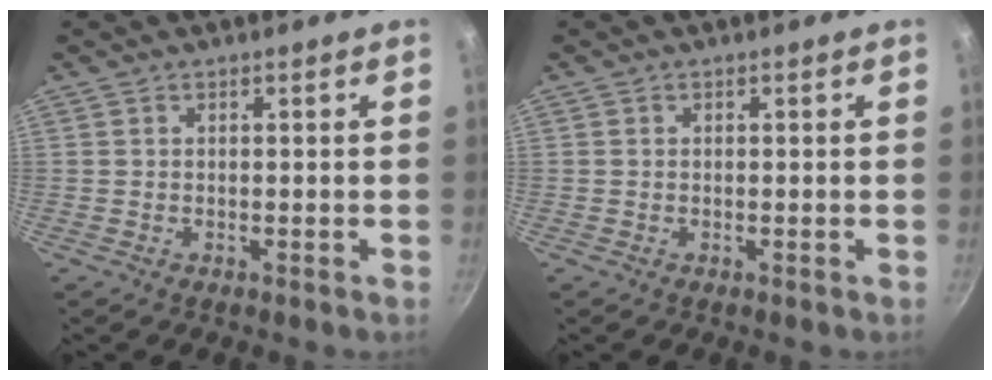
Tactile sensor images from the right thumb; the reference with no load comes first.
{"total": 0.0}